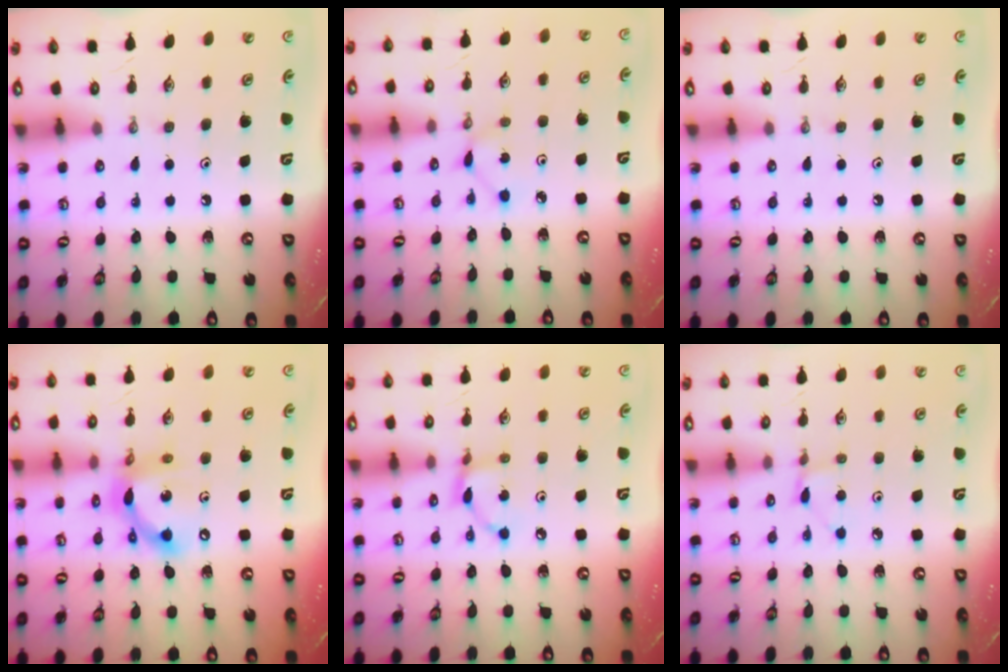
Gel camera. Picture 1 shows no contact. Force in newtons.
{"total": 1.7, "press": 1.7, "slide": 0.3}
{"total": 0.0}
{"total": 14.2, "press": 14.1, "slide": 1.1}
{"total": 5.2, "press": 5.2, "slide": 0.2}
{"total": 2.6, "press": 2.6, "slide": 0.4}